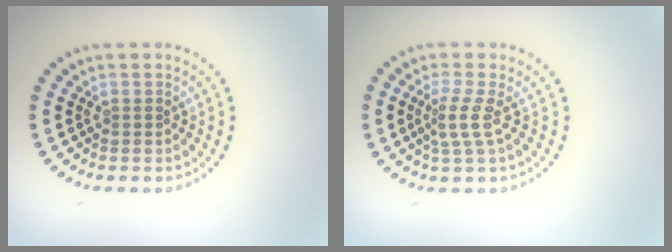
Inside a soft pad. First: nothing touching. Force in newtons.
{"total": 2.2, "press": 1.5, "slide": 1.7}